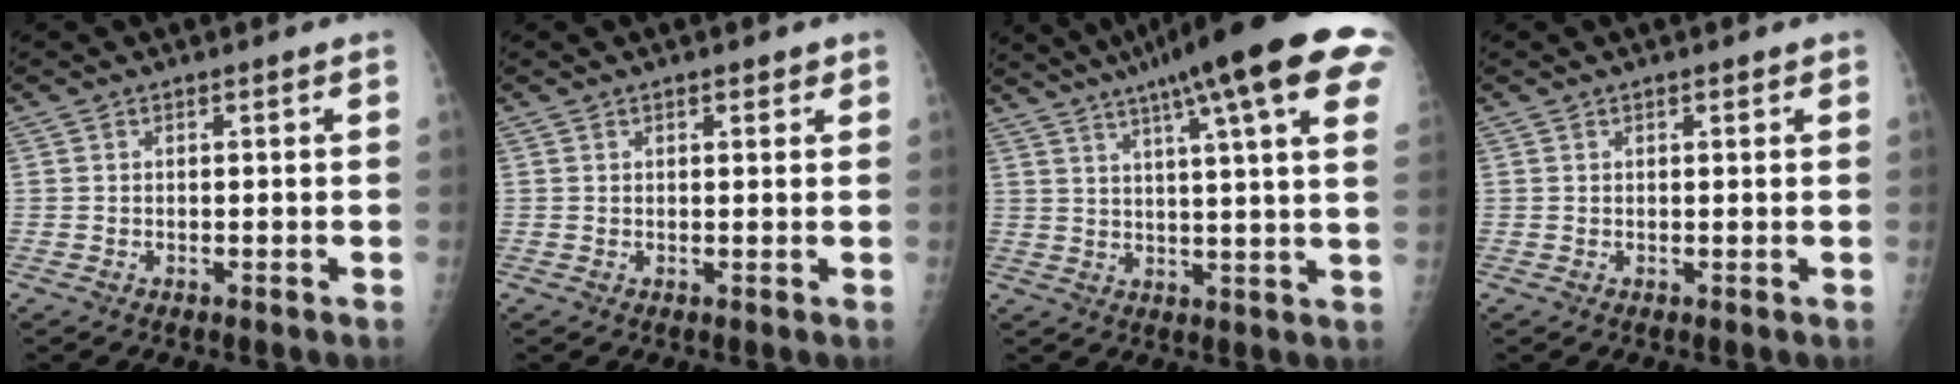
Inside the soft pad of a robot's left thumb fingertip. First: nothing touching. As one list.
[{"total": 1.7, "force": [1.1, 0.9, 1.0], "torque": [-0.002, -0.004, 0.011]}, {"total": 23.1, "force": [12.8, 3.4, 18.9], "torque": [-0.275, 0.002, 0.161]}, {"total": 1.1, "force": [0.7, 0.5, 0.6], "torque": [-0.006, -0.002, 0.008]}]